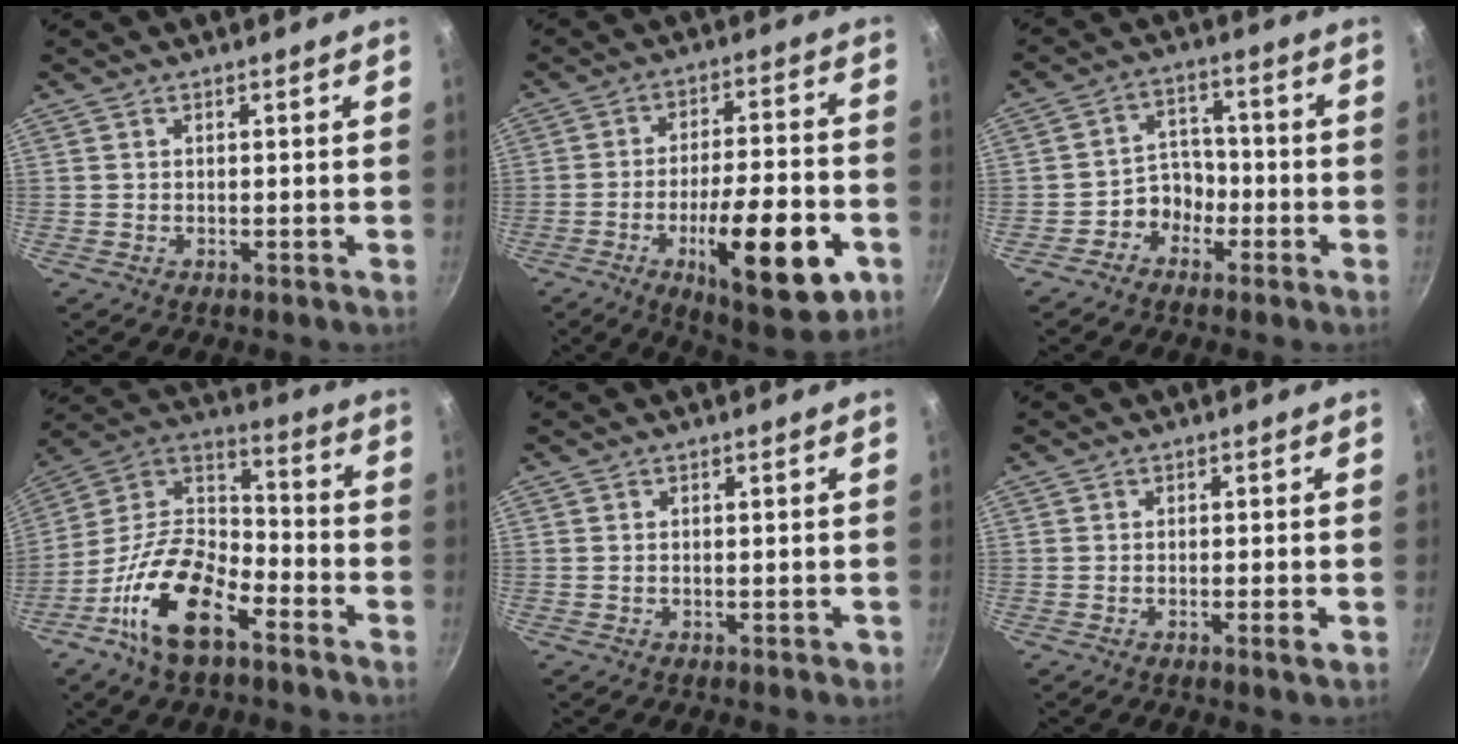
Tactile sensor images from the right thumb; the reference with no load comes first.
{"total": 20.4, "force": [-7.5, 6.6, 17.8], "torque": [-0.245, 0.027, -0.101]}
{"total": 5.6, "force": [-2.9, 4.5, 1.6], "torque": [0.016, 0.044, -0.052]}
{"total": 18.9, "force": [-9.9, 9.2, 13.2], "torque": [-0.230, 0.069, -0.207]}
{"total": 0.9, "force": [-0.3, 0.5, 0.7], "torque": [-0.007, 0.005, -0.003]}
{"total": 1.9, "force": [-0.7, 0.2, 1.7], "torque": [-0.034, 0.002, -0.012]}